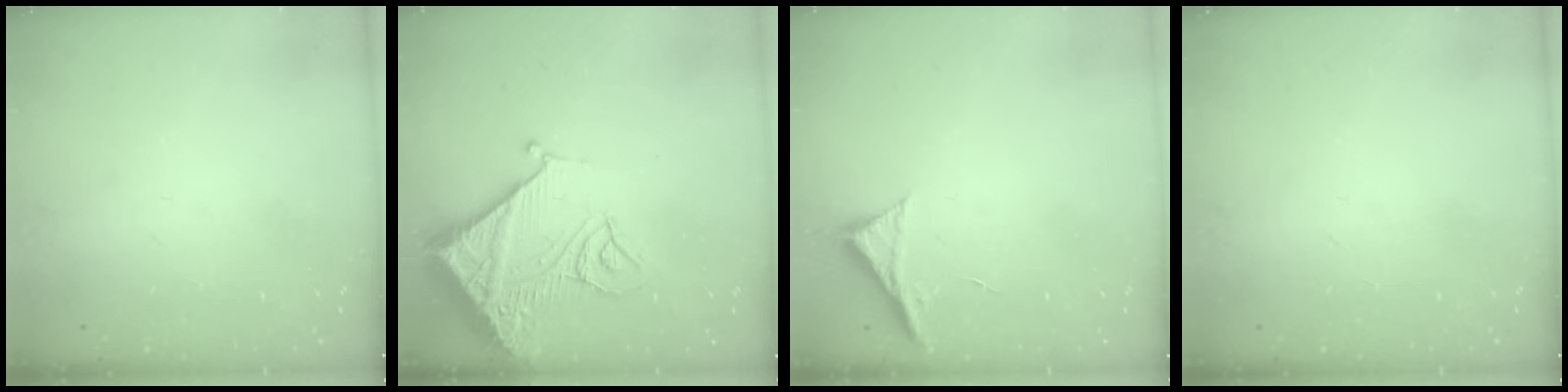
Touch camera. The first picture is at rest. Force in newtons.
{"total": 14.7, "press": 14.6, "slide": 1.7}
{"total": 5.4, "press": 5.4, "slide": 0.7}
{"total": 0.0}